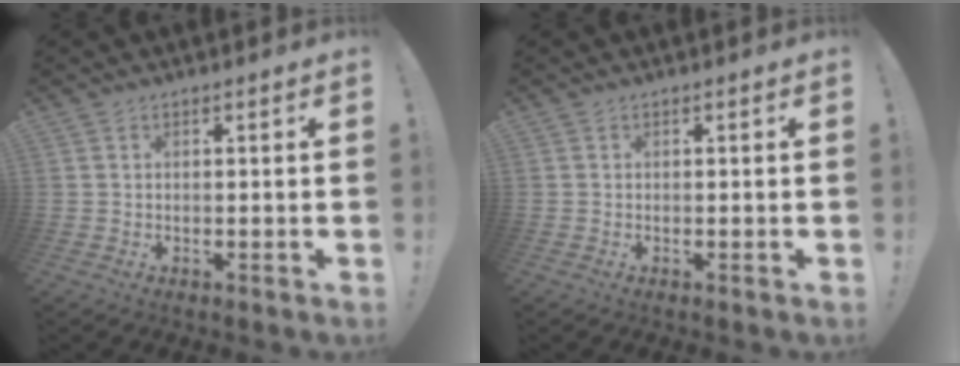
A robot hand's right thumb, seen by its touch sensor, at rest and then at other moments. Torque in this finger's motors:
{"motor_torque": [0.02, 0.13, 0.06, -0.14, 0.00]}